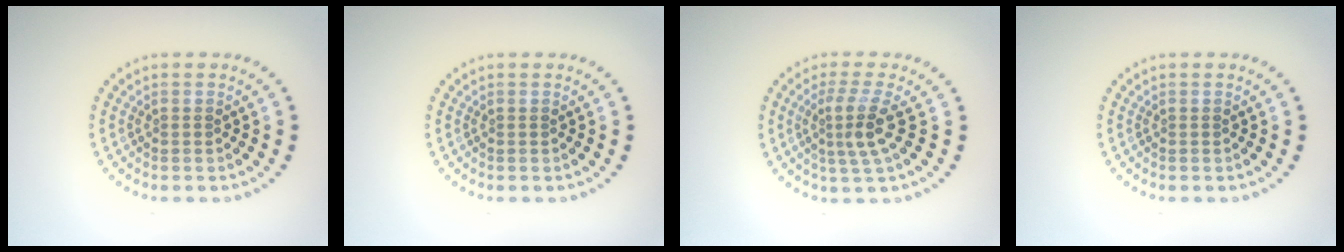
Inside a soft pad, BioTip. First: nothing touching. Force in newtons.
{"total": 0.0}
{"total": 3.1, "press": 2.2, "slide": 2.2}
{"total": 0.0}